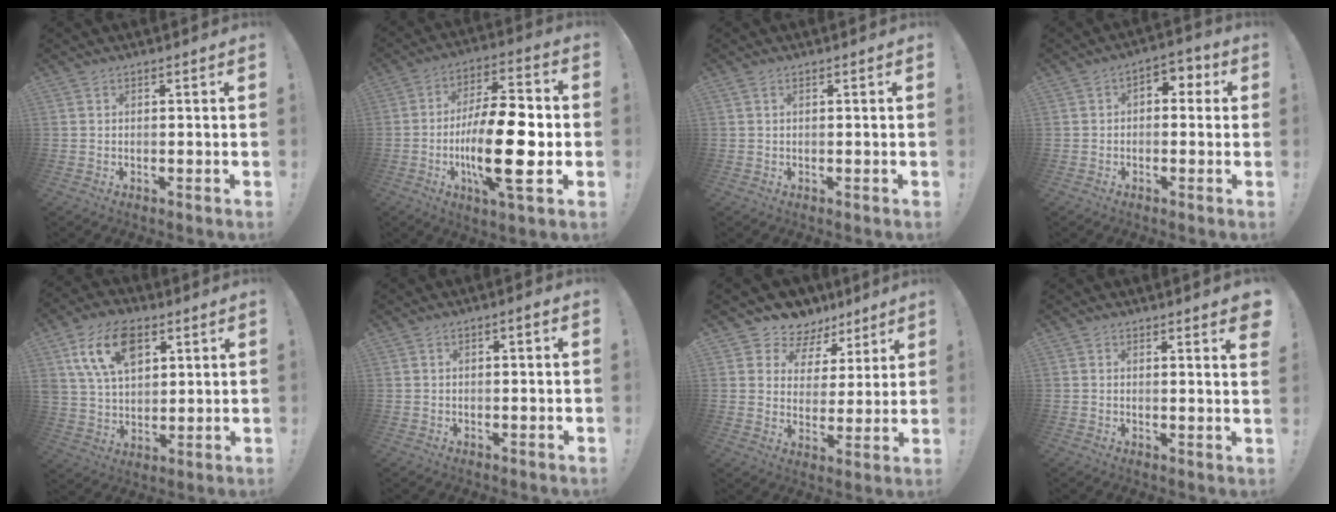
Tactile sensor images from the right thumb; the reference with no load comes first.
{"total": 21.0, "force": [-4.3, 6.4, 19.5], "torque": [-0.356, 0.002, -0.072]}
{"total": 0.5, "force": [0.3, 0.1, 0.4], "torque": [-0.014, 0.002, 0.006]}
{"total": 4.1, "force": [-0.6, 3.2, 2.6], "torque": [-0.025, 0.009, -0.012]}
{"total": 16.1, "force": [7.5, 10.0, 10.2], "torque": [-0.178, -0.020, 0.139]}
{"total": 1.2, "force": [0.0, 0.5, 1.1], "torque": [-0.018, 0.002, -0.001]}
{"total": 7.8, "force": [5.8, 5.1, 0.8], "torque": [-0.021, -0.050, 0.112]}
{"total": 2.1, "force": [1.8, -0.1, 1.0], "torque": [-0.001, -0.018, 0.028]}